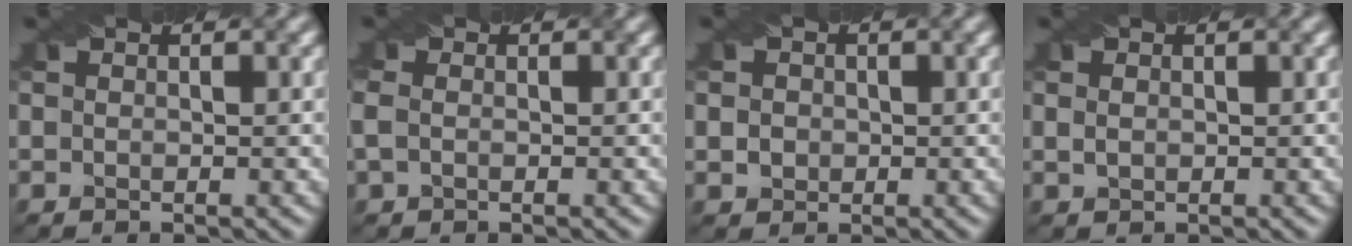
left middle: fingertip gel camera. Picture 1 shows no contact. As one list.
[{"total": 1.7, "force": [-0.2, 1.2, 1.1], "torque": [-0.029, 0.001, -0.007]}, {"total": 1.7, "force": [0.1, 1.6, 0.7], "torque": [-0.011, -0.003, 0.002]}, {"total": 1.1, "force": [0.3, 0.8, 0.7], "torque": [-0.016, -0.001, 0.008]}]